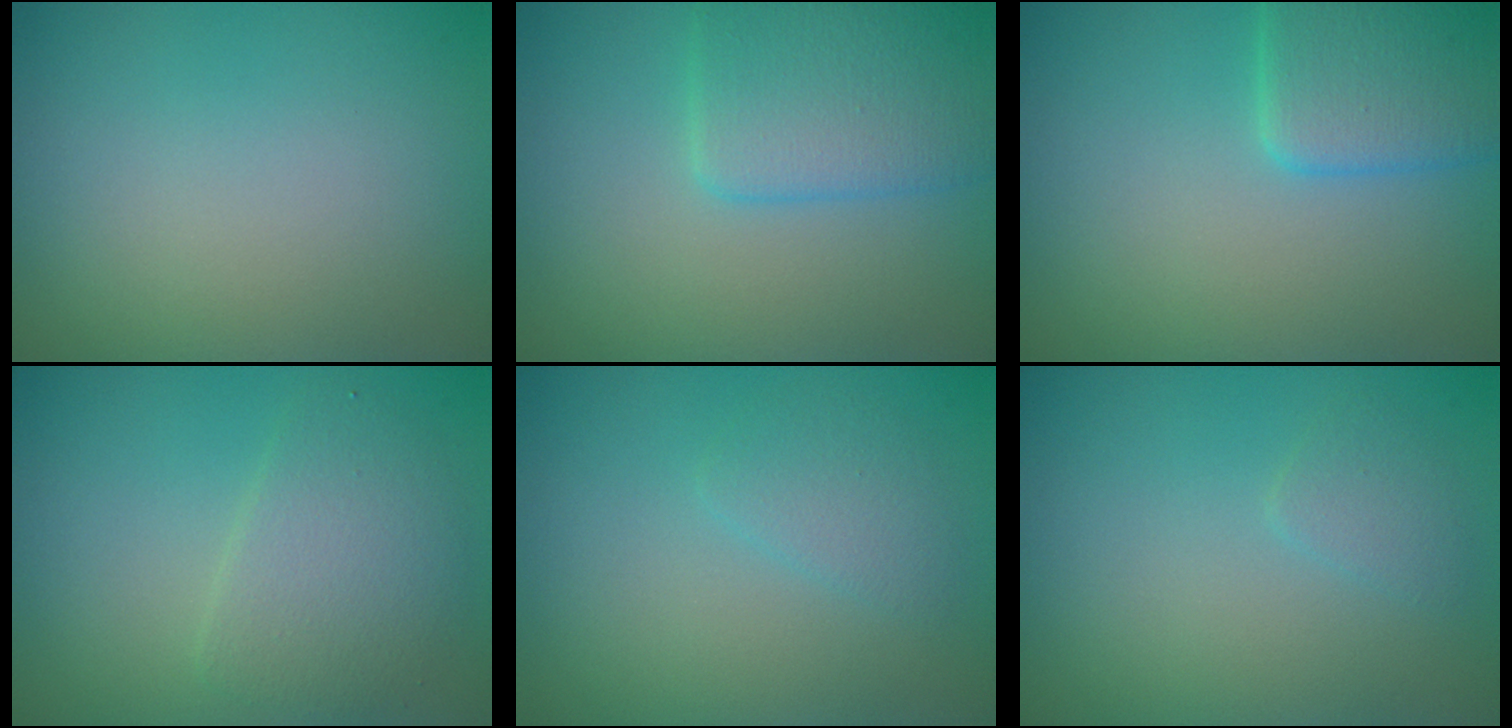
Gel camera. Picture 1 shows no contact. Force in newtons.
{"total": 4.7, "press": 4.7, "slide": 0.2}
{"total": 4.4, "press": 4.4, "slide": 0.2}
{"total": 3.4, "press": 3.4, "slide": 0.1}
{"total": 1.6, "press": 1.6, "slide": 0.1}
{"total": 1.1, "press": 1.1, "slide": 0.1}